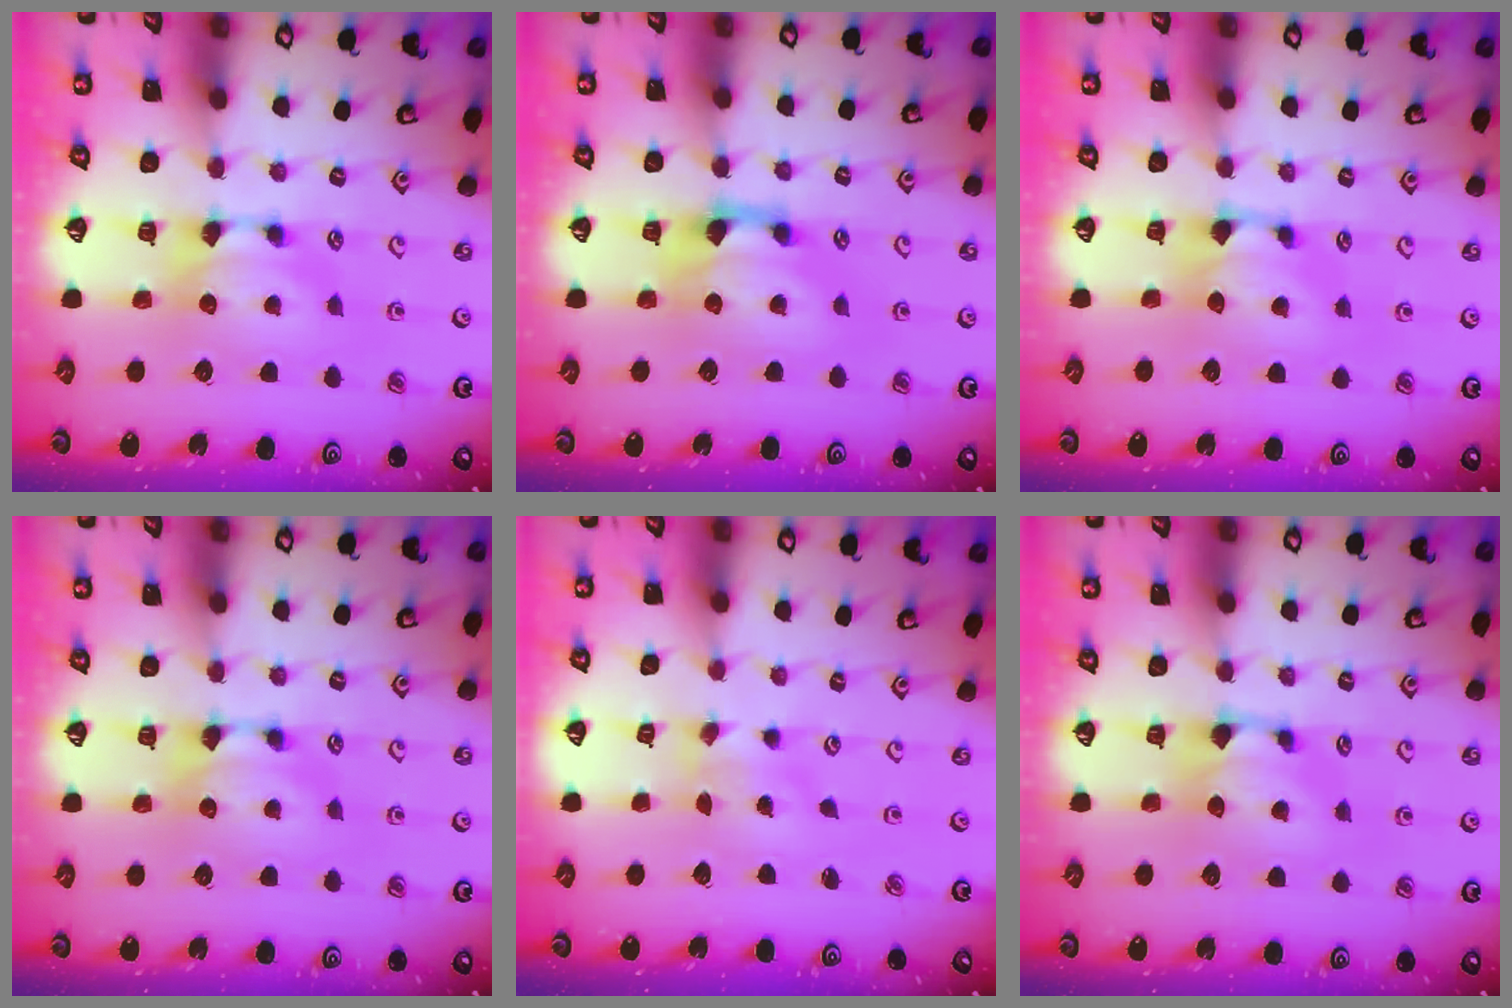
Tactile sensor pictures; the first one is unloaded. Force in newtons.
{"total": 1.5, "press": 0.6, "slide": 1.4}
{"total": 0.9, "press": 0.2, "slide": 0.8}
{"total": 0.0}
{"total": 2.3, "press": 2.1, "slide": 0.9}
{"total": 0.9, "press": 0.2, "slide": 0.8}